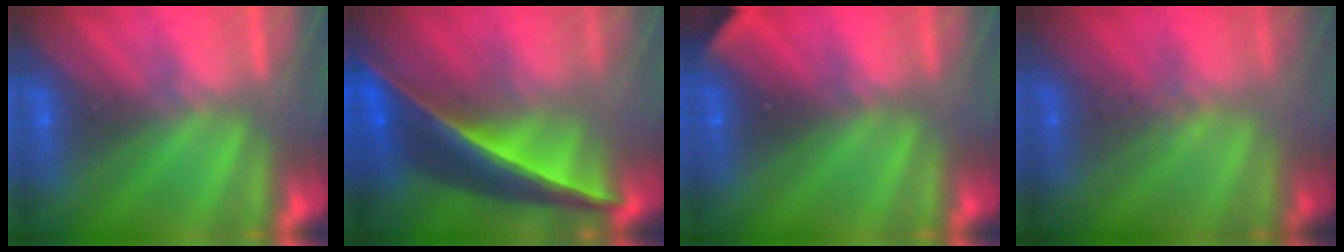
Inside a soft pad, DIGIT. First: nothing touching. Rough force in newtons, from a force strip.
{"total": 8.6}
{"total": 2.1}
{"total": 2.6}